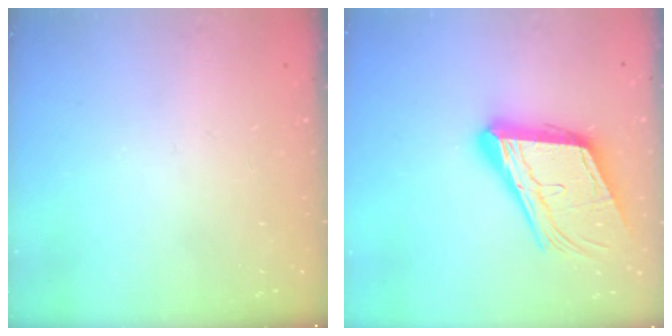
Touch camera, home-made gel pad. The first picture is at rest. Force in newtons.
{"total": 20.7, "press": 20.5, "slide": 3.2}